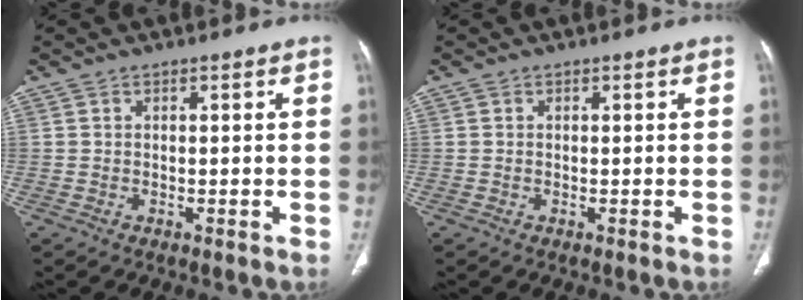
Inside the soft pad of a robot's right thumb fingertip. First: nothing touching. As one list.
[{"total": 0.0}]